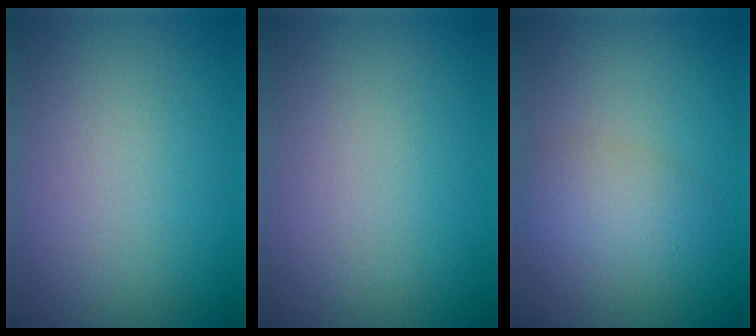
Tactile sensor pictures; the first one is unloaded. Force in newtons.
{"total": 0.0}
{"total": 1.9, "press": 1.9, "slide": 0.1}